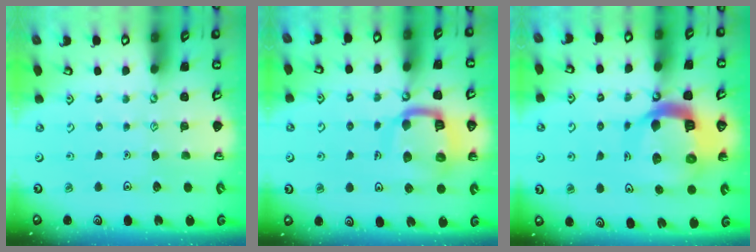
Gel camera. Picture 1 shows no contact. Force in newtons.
{"total": 13.1, "press": 13.0, "slide": 1.7}
{"total": 15.7, "press": 15.6, "slide": 1.7}